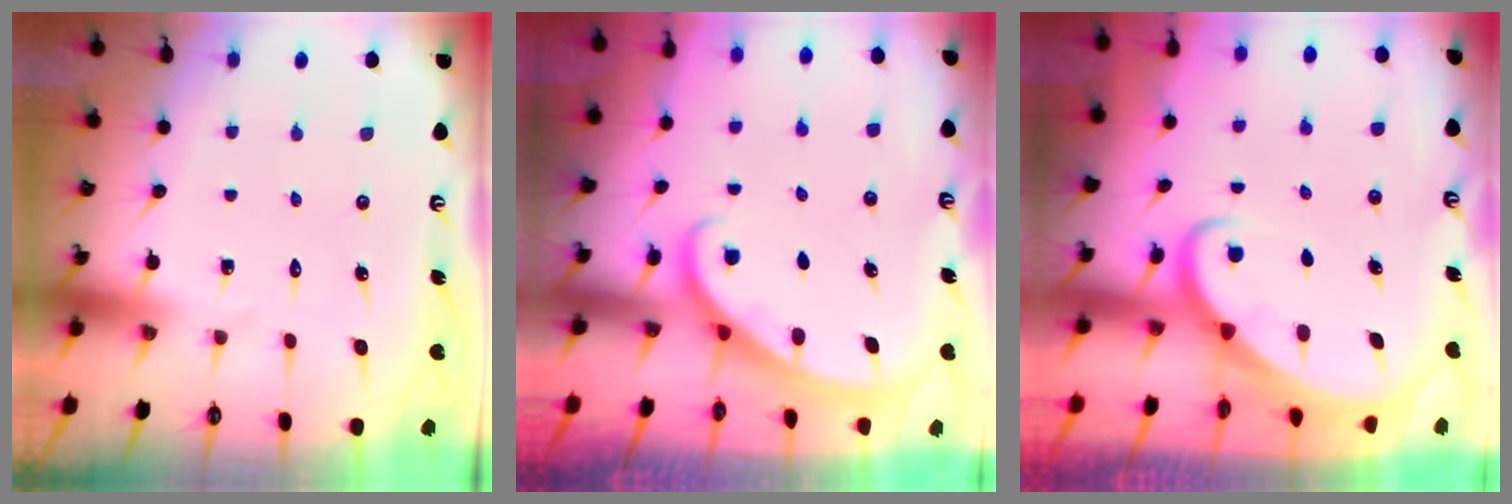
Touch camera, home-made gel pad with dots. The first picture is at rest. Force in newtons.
{"total": 2.0, "press": 2.0, "slide": 0.1}
{"total": 2.5, "press": 2.5, "slide": 0.2}